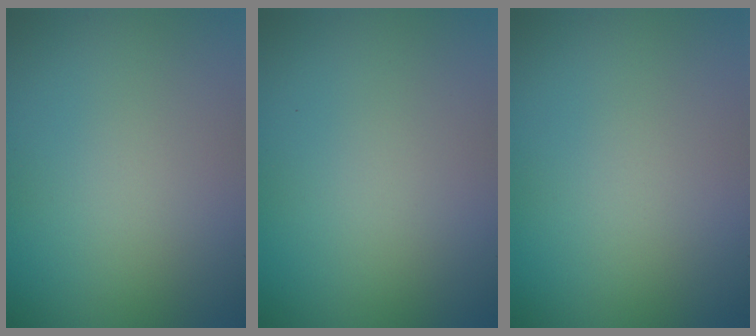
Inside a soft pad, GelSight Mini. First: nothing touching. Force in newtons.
{"total": 0.0}
{"total": 0.0}